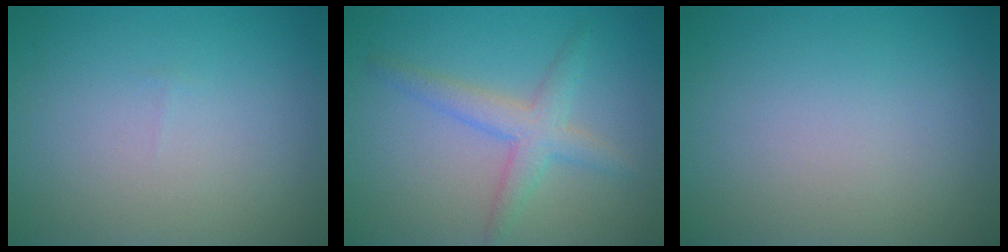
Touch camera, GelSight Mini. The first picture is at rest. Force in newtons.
{"total": 3.0, "press": 3.0, "slide": 0.1}
{"total": 0.0}